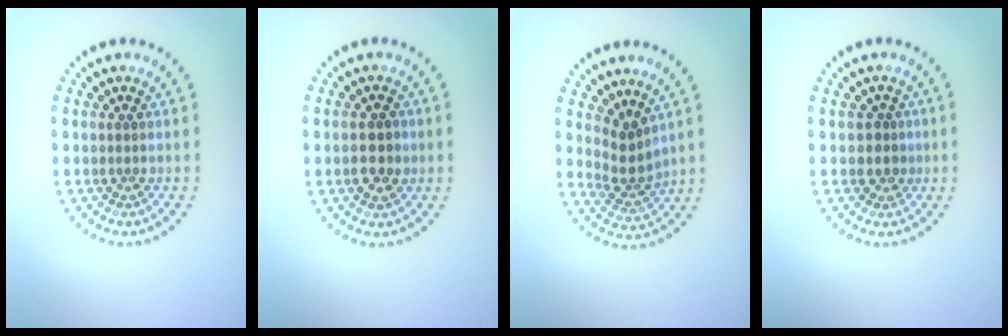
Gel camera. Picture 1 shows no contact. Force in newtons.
{"total": 2.5, "press": 2.5, "slide": 0.1}
{"total": 2.6, "press": 1.8, "slide": 1.9}
{"total": 1.6, "press": 1.4, "slide": 0.7}